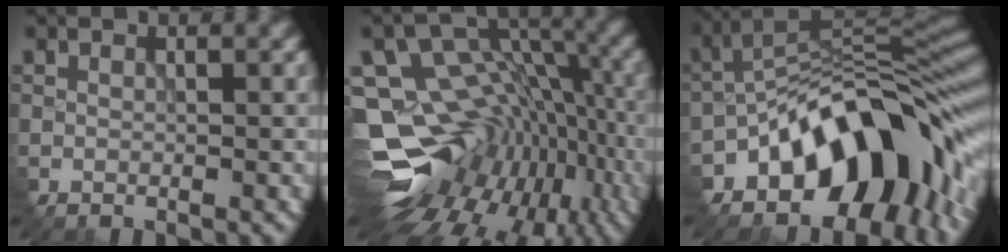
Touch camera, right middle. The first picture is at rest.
{"total": 14.7, "force": [-4.7, 10.6, 9.0], "torque": [-0.144, 0.012, -0.044]}
{"total": 12.8, "force": [-6.1, 7.1, 8.7], "torque": [-0.109, 0.008, -0.119]}